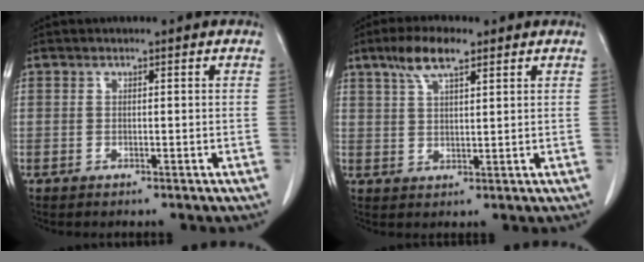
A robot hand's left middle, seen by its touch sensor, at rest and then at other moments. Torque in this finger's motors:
{"motor_torque": [1.16, -0.97, 0.09, 0.07]}